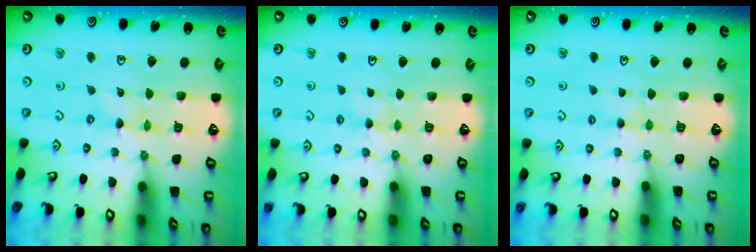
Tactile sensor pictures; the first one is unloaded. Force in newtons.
{"total": 3.1, "press": 3.0, "slide": 0.4}
{"total": 3.3, "press": 3.2, "slide": 0.6}